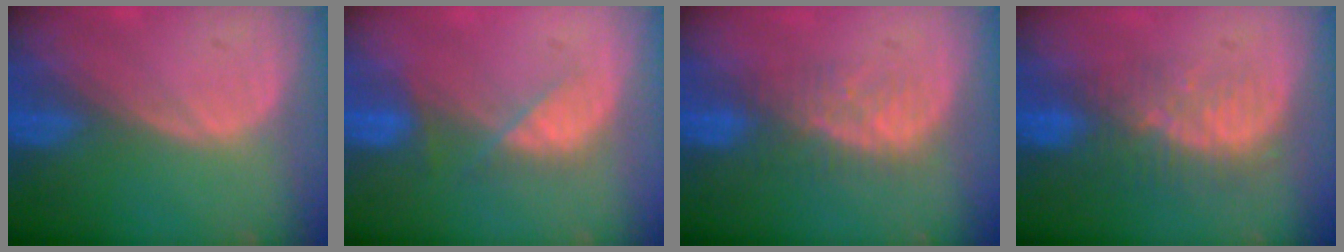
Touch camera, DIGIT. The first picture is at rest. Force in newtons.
{"total": 4.1, "press": 4.1, "slide": 0.5}
{"total": 5.4, "press": 5.1, "slide": 1.6}
{"total": 8.1, "press": 7.2, "slide": 3.8}